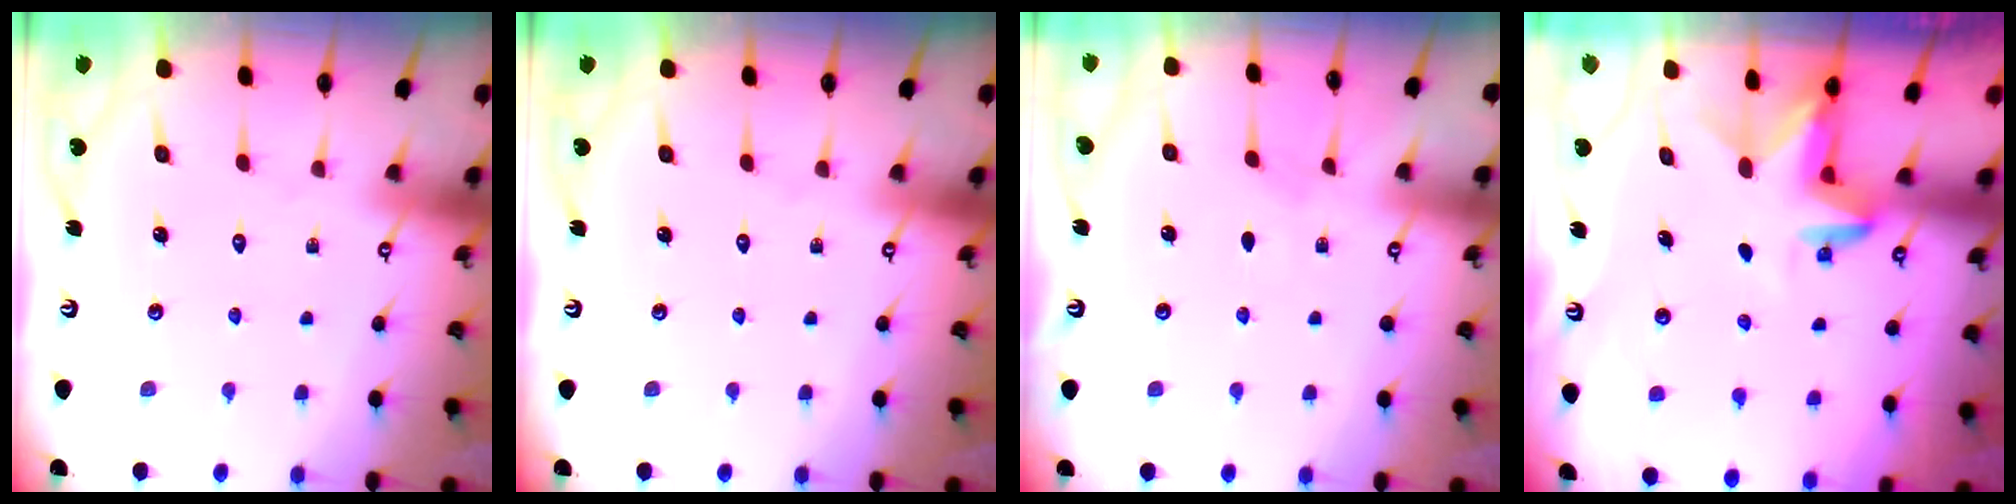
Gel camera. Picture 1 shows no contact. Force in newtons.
{"total": 0.0}
{"total": 2.3, "press": 2.3, "slide": 0.5}
{"total": 3.2, "press": 3.2, "slide": 0.2}